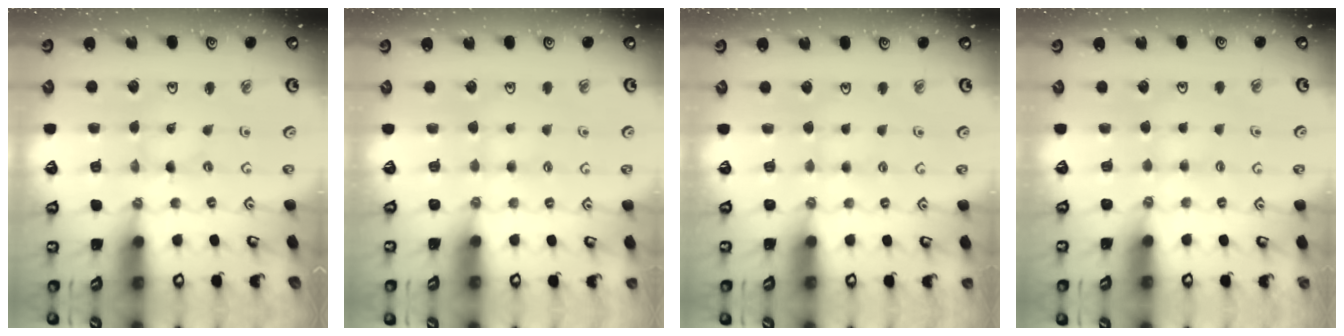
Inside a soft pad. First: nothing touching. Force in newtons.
{"total": 2.3, "press": 2.2, "slide": 0.5}
{"total": 2.1, "press": 2.0, "slide": 0.4}
{"total": 2.3, "press": 2.3, "slide": 0.4}